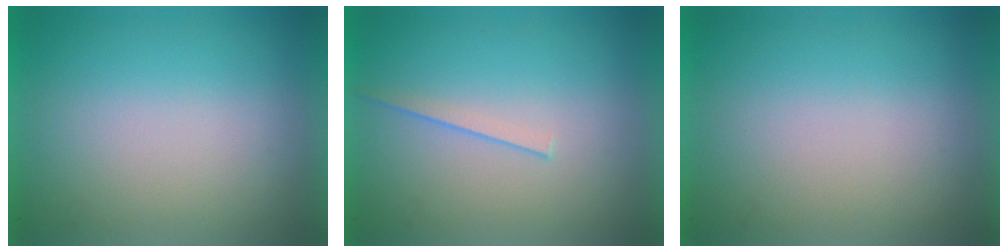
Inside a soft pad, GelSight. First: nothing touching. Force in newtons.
{"total": 1.1}
{"total": 0.0}